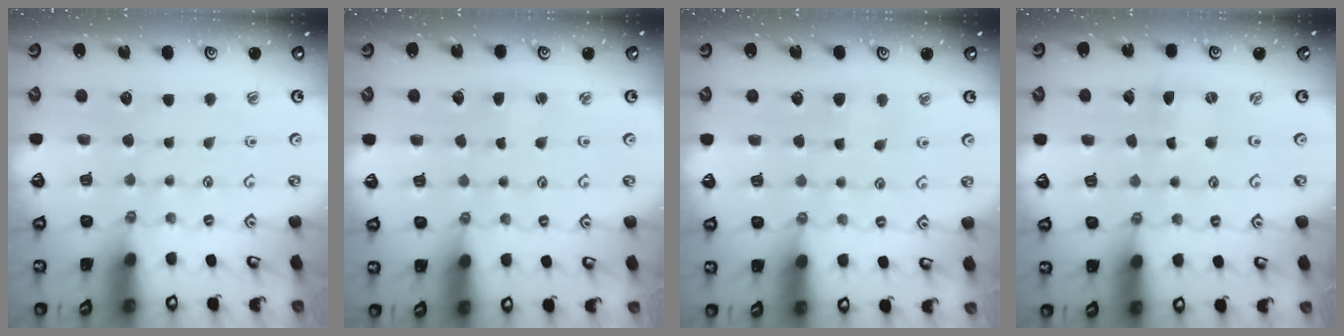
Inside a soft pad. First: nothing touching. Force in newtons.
{"total": 1.5, "press": 1.5, "slide": 0.1}
{"total": 3.8, "press": 3.7, "slide": 0.7}
{"total": 0.0}